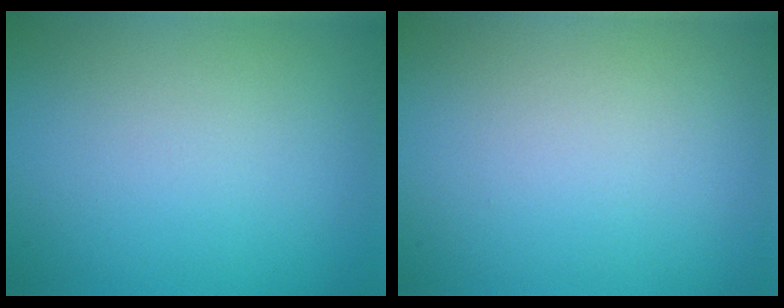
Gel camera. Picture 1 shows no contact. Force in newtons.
{"total": 0.0}